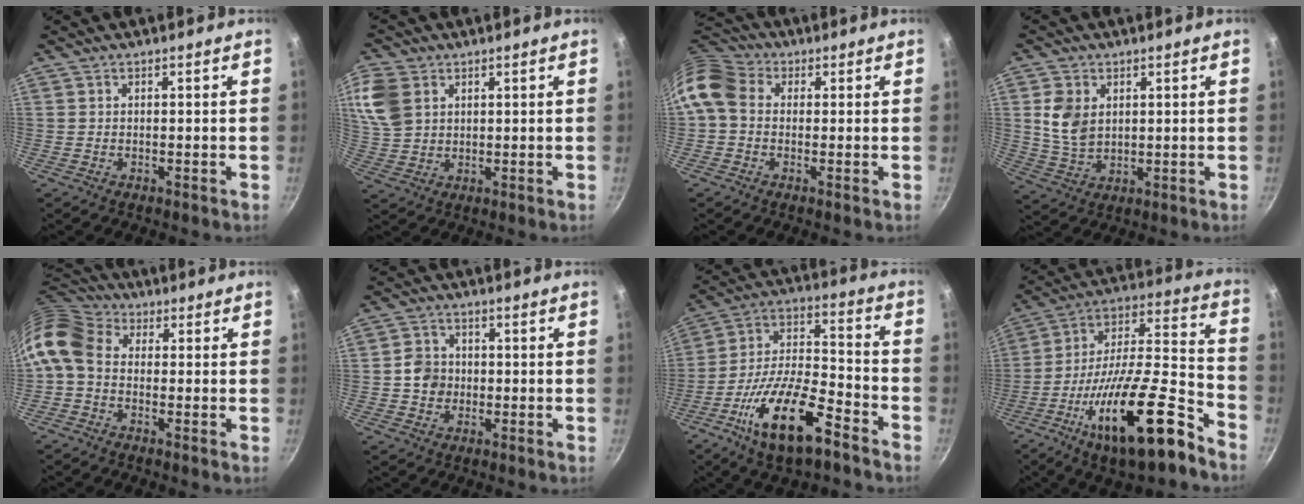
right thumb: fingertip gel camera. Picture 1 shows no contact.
{"total": 10.2, "force": [3.8, 7.5, 5.7], "torque": [-0.118, -0.006, 0.077]}
{"total": 9.6, "force": [0.5, 7.6, 5.9], "torque": [-0.110, 0.024, -0.011]}
{"total": 7.5, "force": [1.9, 5.4, 4.8], "torque": [-0.082, -0.017, 0.042]}
{"total": 9.8, "force": [-0.8, 7.4, 6.4], "torque": [-0.125, 0.031, -0.036]}
{"total": 4.8, "force": [-0.2, 4.3, 2.0], "torque": [-0.012, 0.011, -0.009]}
{"total": 19.4, "force": [-10.4, 7.2, 14.7], "torque": [-0.253, 0.051, -0.195]}
{"total": 25.5, "force": [-13.6, 7.3, 20.2], "torque": [-0.295, 0.073, -0.232]}